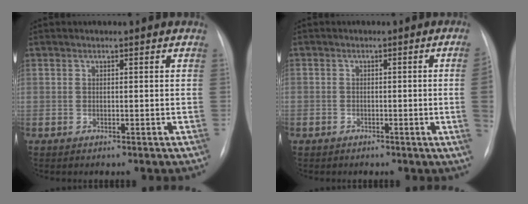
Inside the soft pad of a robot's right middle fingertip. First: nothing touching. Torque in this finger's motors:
{"motor_torque": [0.77, -0.74, -0.34, -0.21]}